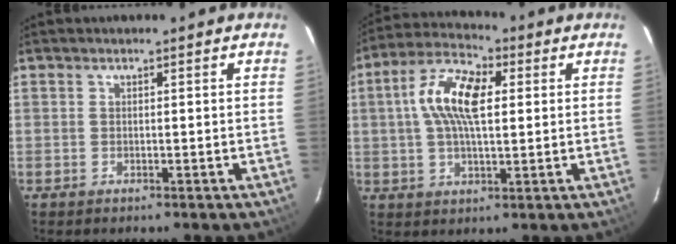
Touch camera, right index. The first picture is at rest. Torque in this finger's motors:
{"motor_torque": [0.49, 0.00, 0.83, 0.21]}